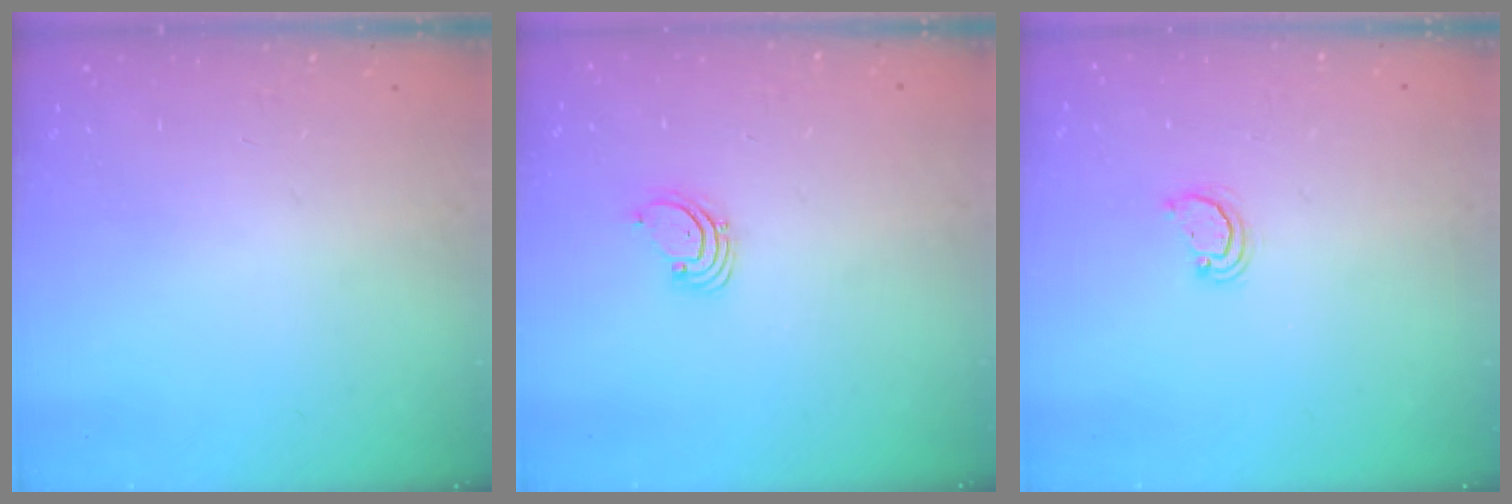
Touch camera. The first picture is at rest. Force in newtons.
{"total": 1.5, "press": 1.5, "slide": 0.1}
{"total": 2.5, "press": 2.5, "slide": 0.3}